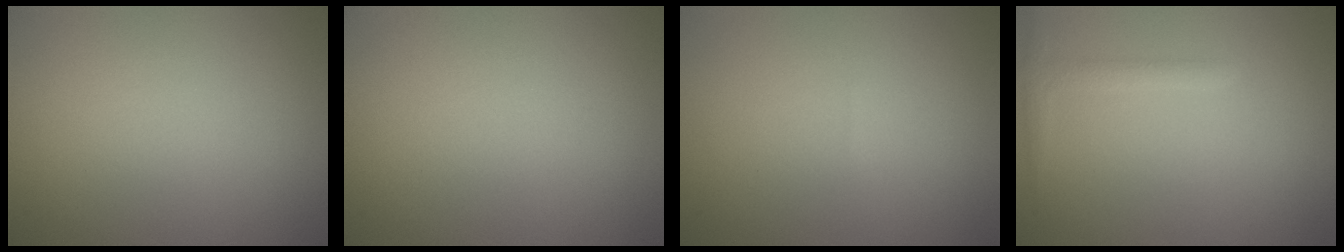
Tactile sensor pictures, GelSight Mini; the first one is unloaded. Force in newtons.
{"total": 0.0}
{"total": 0.0}
{"total": 1.3, "press": 1.3, "slide": 0.1}